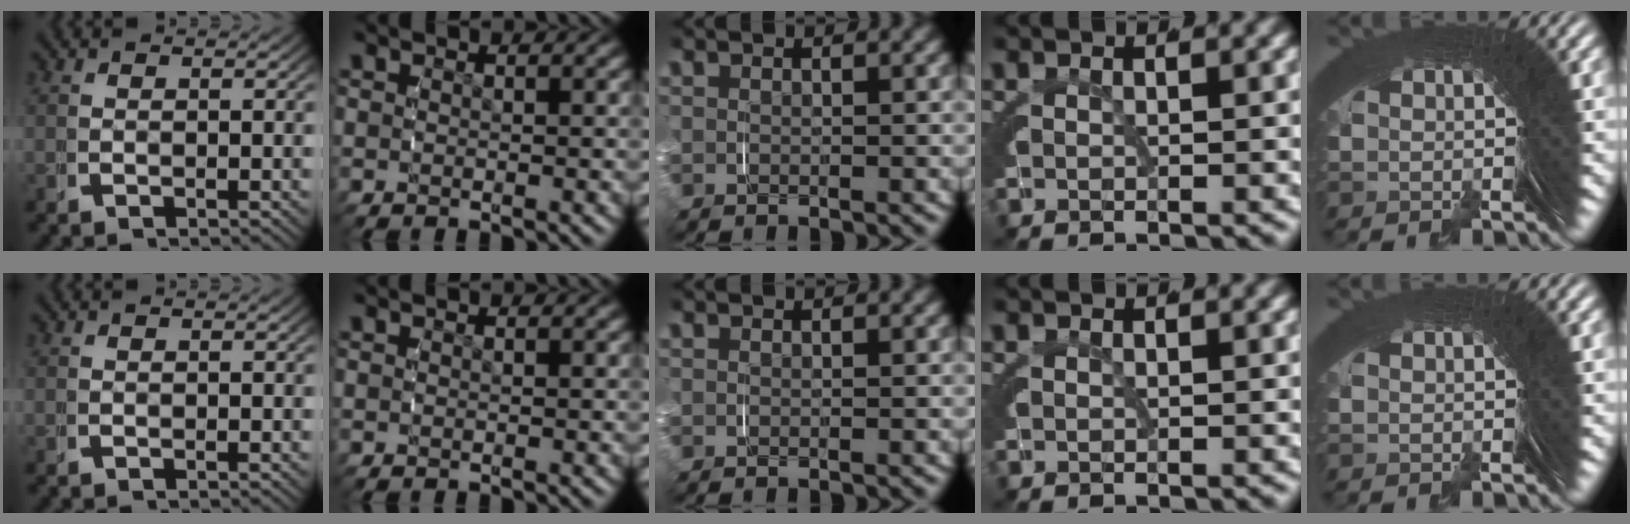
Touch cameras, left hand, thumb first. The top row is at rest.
{}